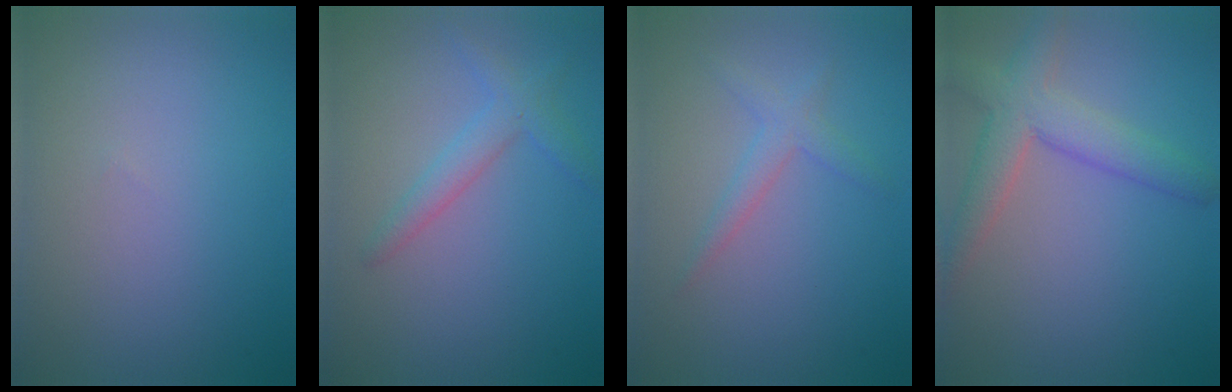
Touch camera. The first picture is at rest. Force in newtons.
{"total": 2.4, "press": 2.4, "slide": 0.1}
{"total": 1.9, "press": 1.9, "slide": 0.1}
{"total": 4.9, "press": 4.9, "slide": 0.3}